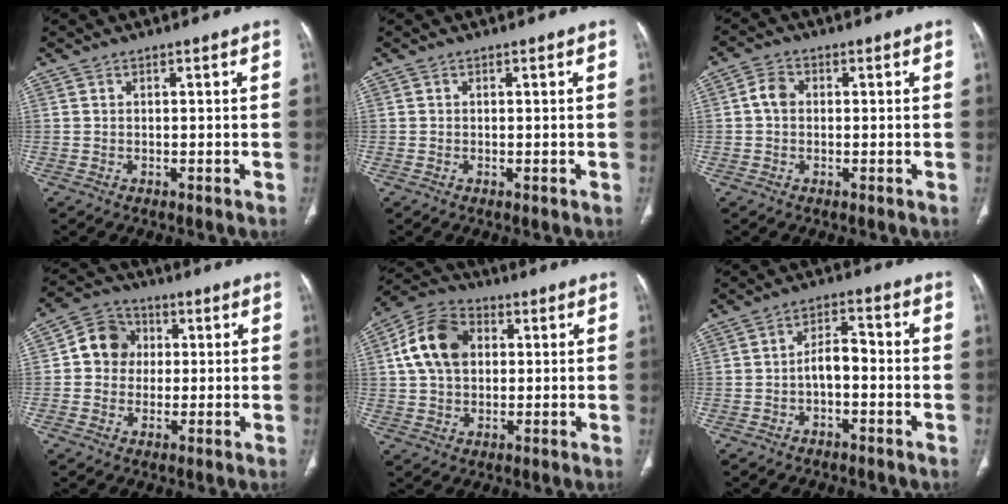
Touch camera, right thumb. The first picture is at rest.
{"total": 0.0}
{"total": 3.2, "force": [0.1, 2.5, 1.9], "torque": [-0.033, 0.011, -0.004]}
{"total": 8.2, "force": [0.9, 7.4, 3.3], "torque": [-0.029, 0.013, 0.003]}
{"total": 12.4, "force": [2.4, 8.9, 8.3], "torque": [-0.139, 0.016, 0.035]}
{"total": 4.9, "force": [-1.3, 2.6, 3.9], "torque": [-0.057, 0.029, -0.028]}